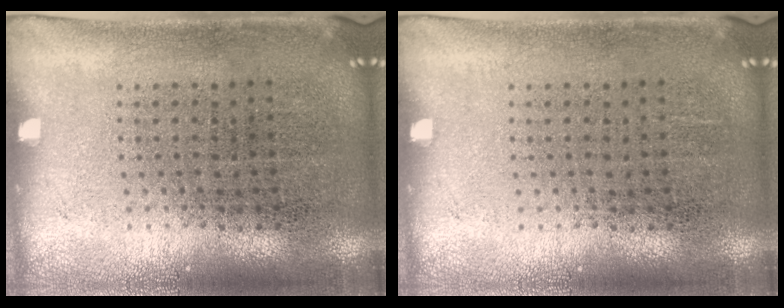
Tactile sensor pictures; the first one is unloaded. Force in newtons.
{"total": 0.0}